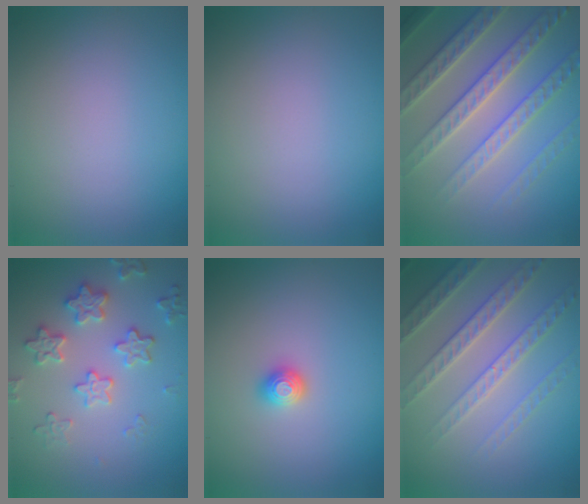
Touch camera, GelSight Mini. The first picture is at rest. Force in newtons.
{"total": 0.0}
{"total": 7.1, "press": 6.9, "slide": 1.8}
{"total": 3.7, "press": 3.7, "slide": 0.3}
{"total": 1.3, "press": 1.2, "slide": 0.4}
{"total": 5.8, "press": 4.8, "slide": 3.3}